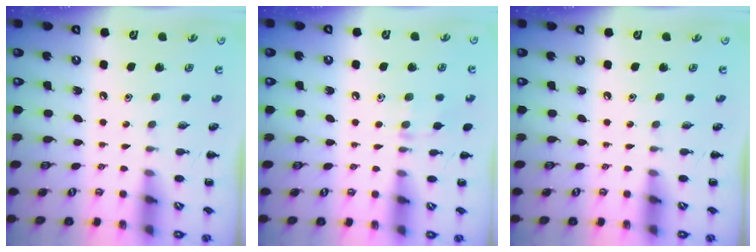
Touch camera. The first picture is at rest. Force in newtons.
{"total": 6.9, "press": 6.5, "slide": 2.2}
{"total": 0.0}